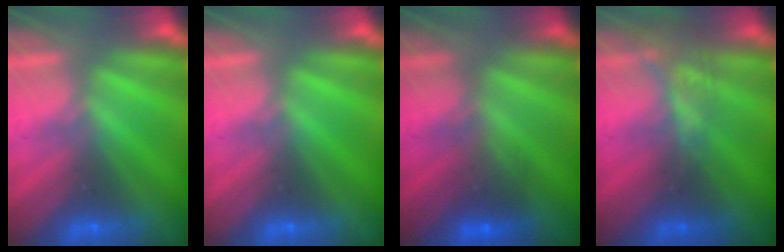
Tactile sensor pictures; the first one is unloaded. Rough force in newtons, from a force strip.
{"total": 0.0}
{"total": 2.2}
{"total": 2.1}